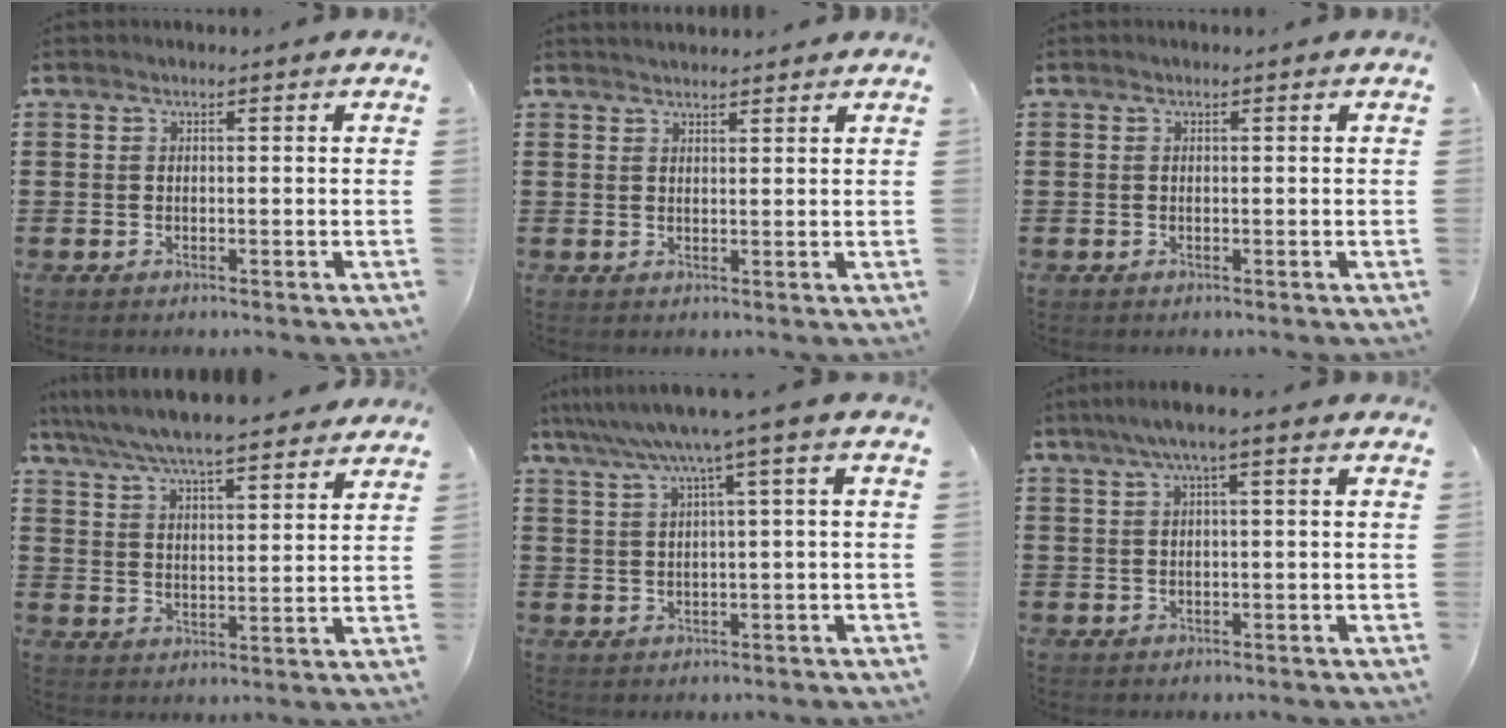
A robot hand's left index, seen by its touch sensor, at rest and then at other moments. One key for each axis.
{"total": 1.6, "fx": 1.6, "fy": 0.1, "fz": 0.1, "tx": -0.004, "ty": 0.004, "tz": 0.031}
{"total": 0.0}
{"total": 6.6, "fx": 6.2, "fy": 0.3, "fz": 2.2, "tx": -0.069, "ty": -0.028, "tz": 0.108}
{"total": 5.1, "fx": 2.3, "fy": -0.7, "fz": 4.5, "tx": -0.093, "ty": -0.015, "tz": 0.034}
{"total": 2.5, "fx": 0.5, "fy": 0.0, "fz": 2.4, "tx": -0.045, "ty": 0.001, "tz": 0.007}